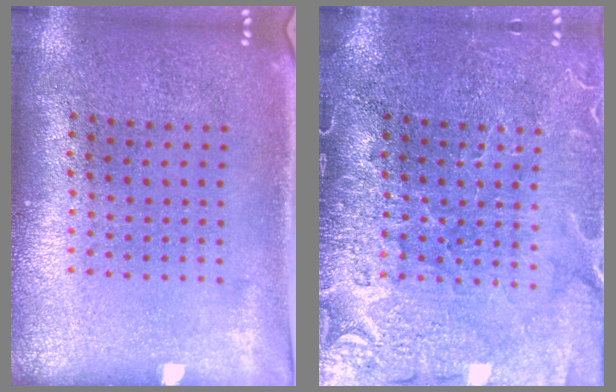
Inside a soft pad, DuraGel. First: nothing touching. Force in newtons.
{"total": 3.7, "press": 3.4, "slide": 1.3}